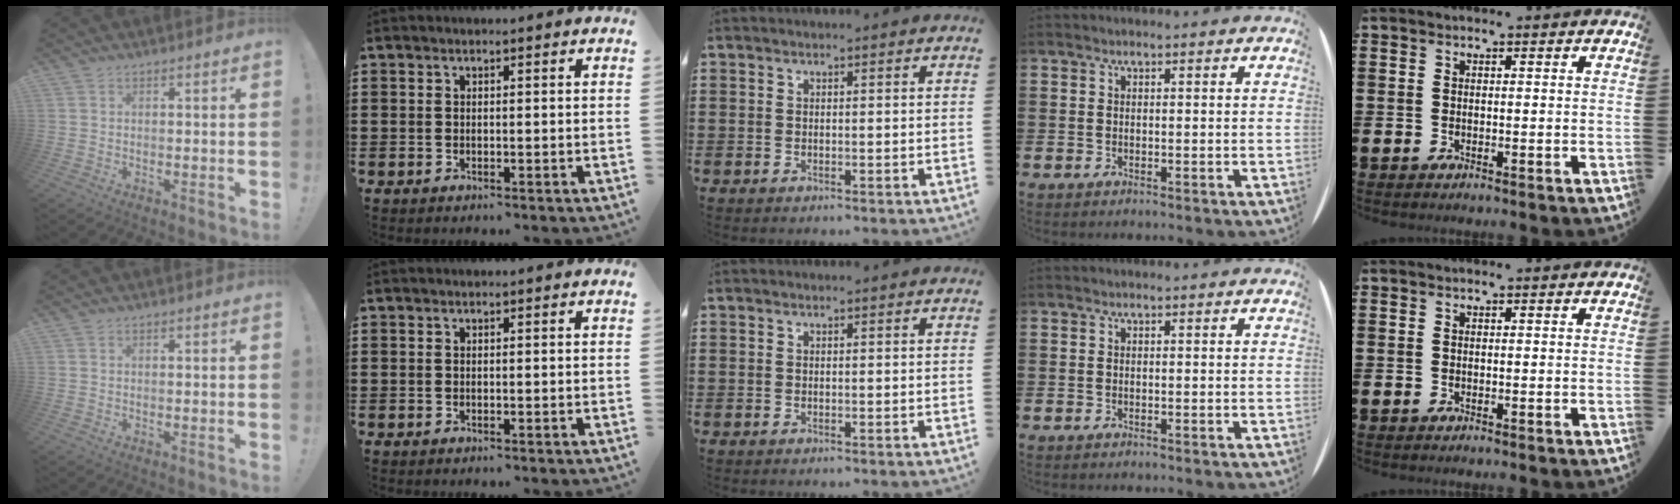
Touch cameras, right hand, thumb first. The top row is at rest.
{}